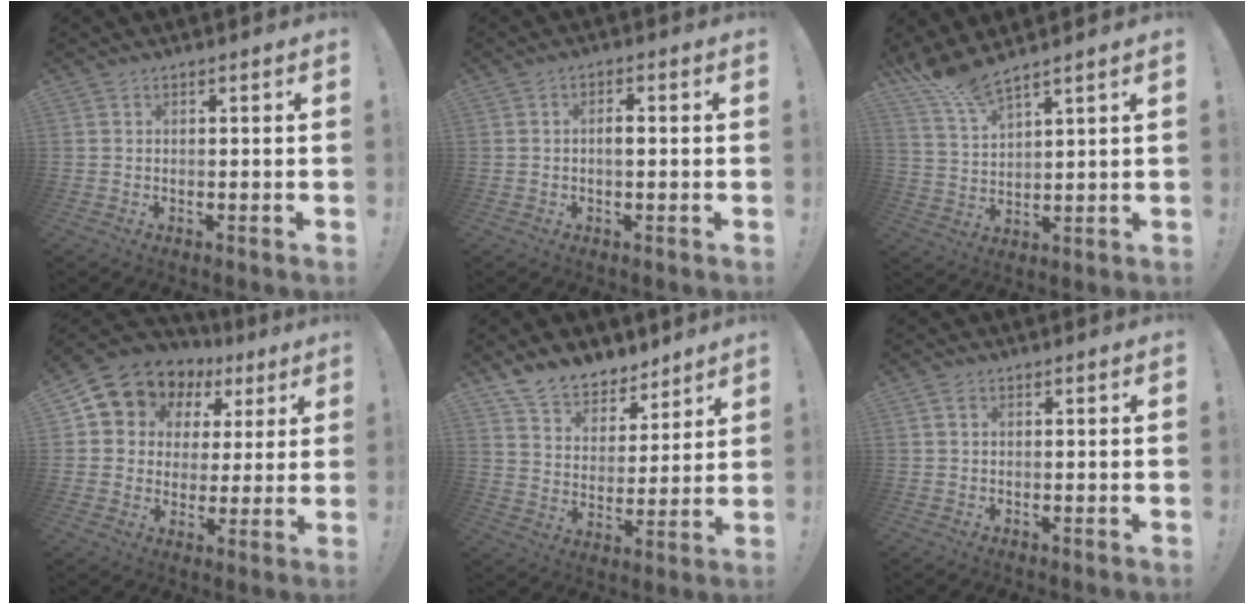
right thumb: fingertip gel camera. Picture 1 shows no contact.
{"total": 2.4, "force": [-0.3, 0.9, 2.2], "torque": [-0.035, 0.006, -0.008]}
{"total": 7.9, "force": [7.0, 0.9, 3.7], "torque": [-0.075, -0.044, 0.128]}
{"total": 8.6, "force": [4.6, 7.0, 2.1], "torque": [-0.036, -0.042, 0.089]}
{"total": 11.1, "force": [9.3, 5.4, 2.4], "torque": [-0.061, -0.071, 0.182]}
{"total": 1.6, "force": [0.6, 1.1, 0.9], "torque": [-0.014, 0.003, 0.011]}